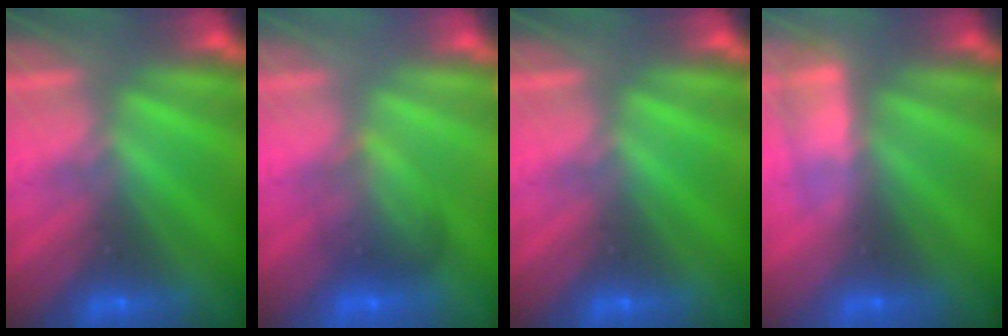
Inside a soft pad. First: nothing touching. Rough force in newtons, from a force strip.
{"total": 2.0}
{"total": 0.0}
{"total": 3.0}